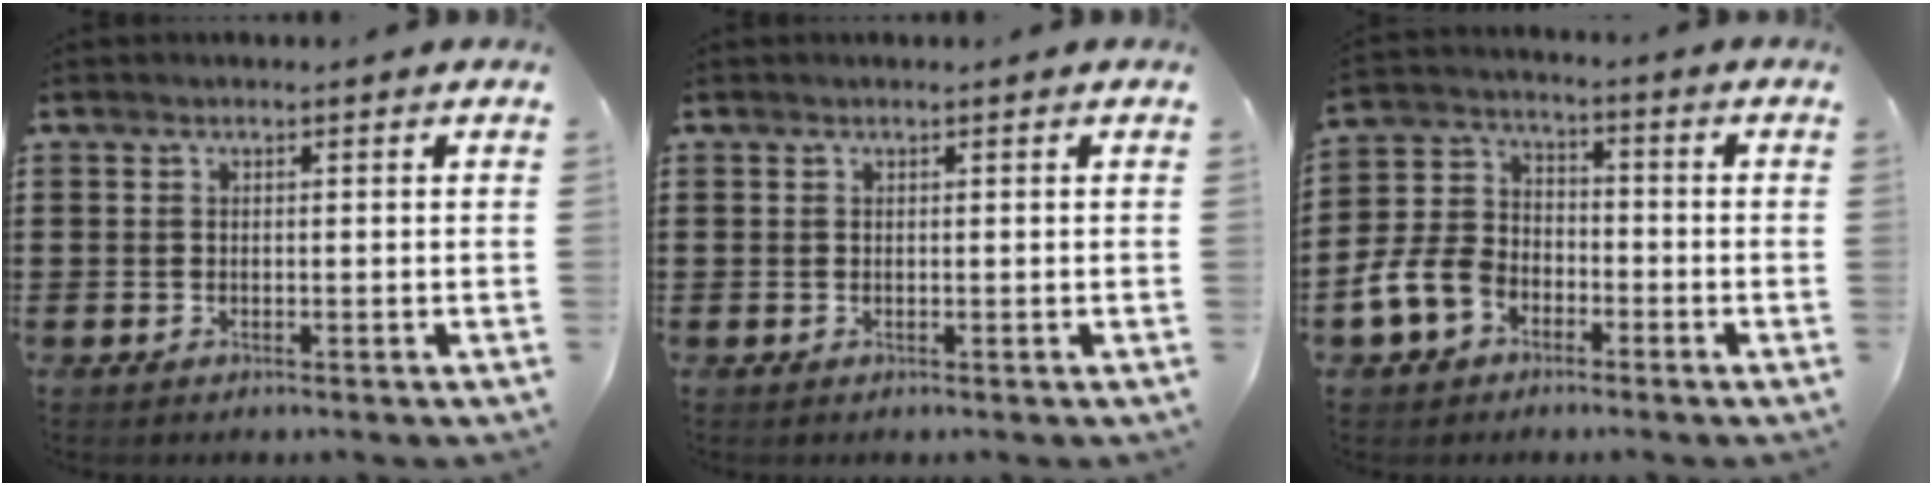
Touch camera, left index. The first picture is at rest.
{"total": 0.0}
{"total": 7.9, "force": [-4.2, 5.5, 3.7], "torque": [-0.116, 0.010, -0.091]}